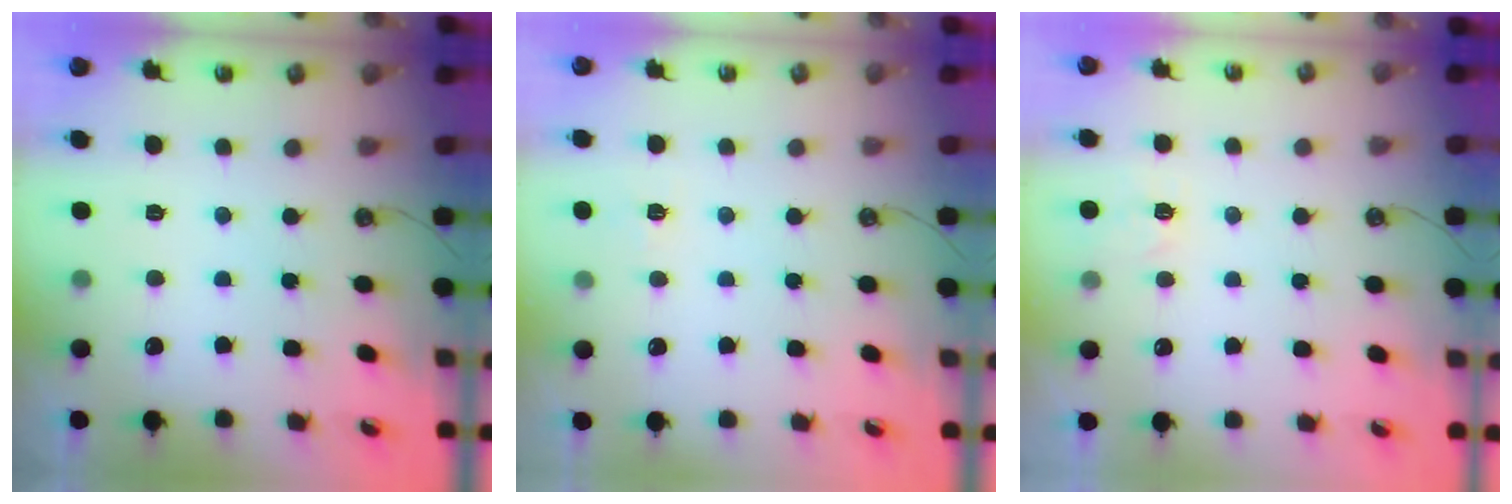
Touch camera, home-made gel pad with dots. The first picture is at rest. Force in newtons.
{"total": 2.8, "press": 2.8, "slide": 0.3}
{"total": 3.9, "press": 3.9, "slide": 0.6}